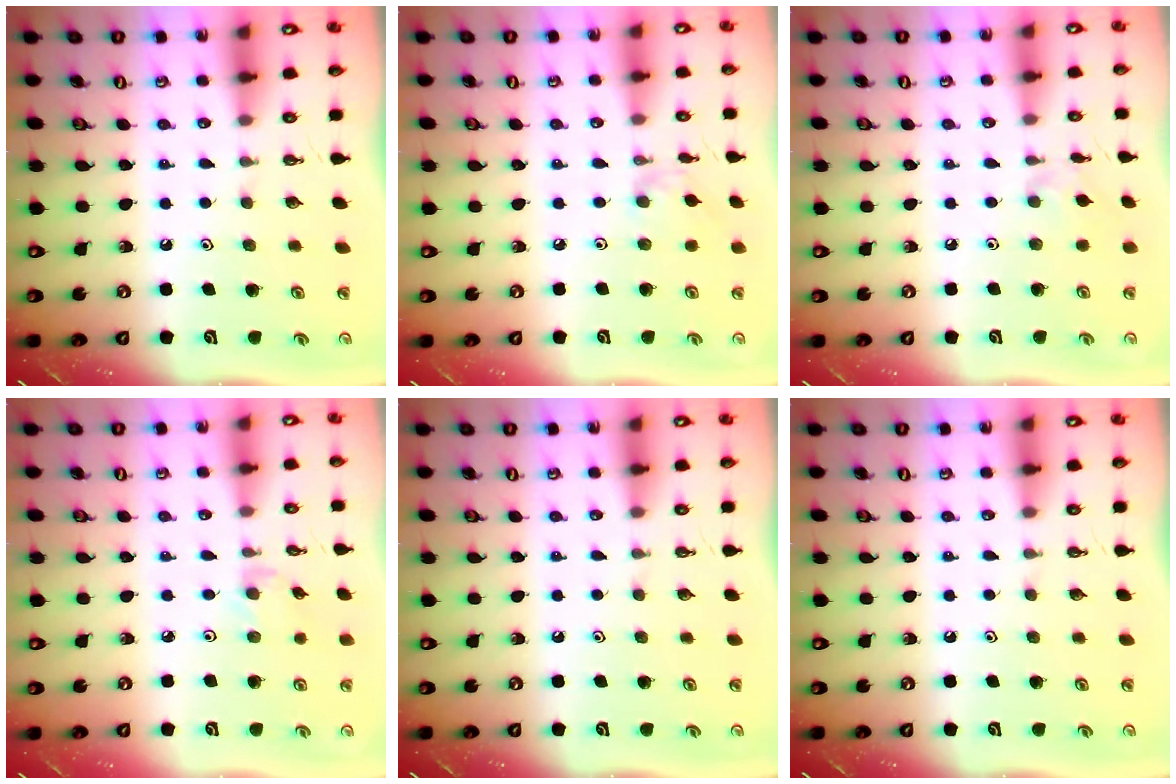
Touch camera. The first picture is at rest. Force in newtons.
{"total": 2.1, "press": 2.1, "slide": 0.4}
{"total": 1.8, "press": 1.7, "slide": 0.5}
{"total": 1.9, "press": 1.9, "slide": 0.4}
{"total": 0.0}
{"total": 0.0}